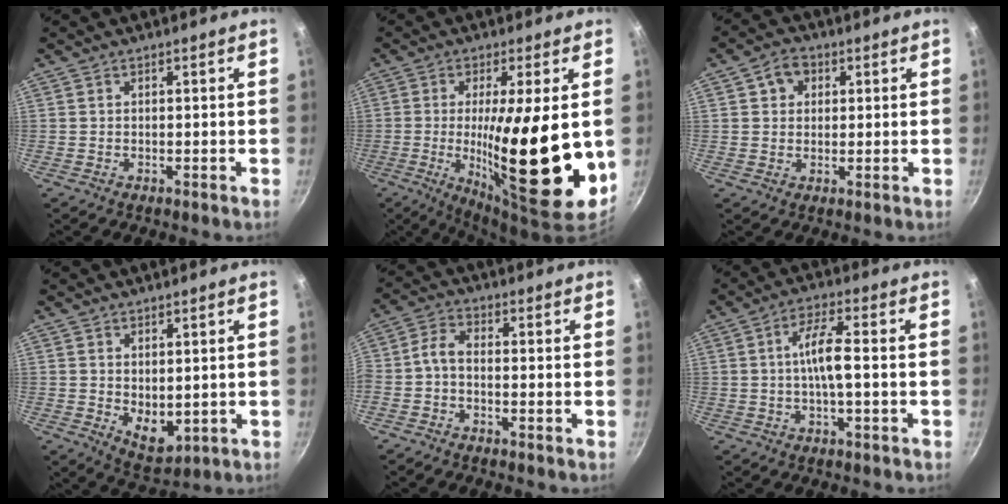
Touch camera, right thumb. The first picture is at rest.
{"total": 21.7, "force": [-1.1, 4.7, 21.1], "torque": [-0.329, -0.021, -0.010]}
{"total": 4.8, "force": [1.6, 4.0, 2.2], "torque": [-0.012, 0.003, 0.020]}
{"total": 6.2, "force": [0.6, 3.9, 4.8], "torque": [-0.056, -0.020, 0.025]}
{"total": 4.0, "force": [-1.7, 1.9, 3.1], "torque": [-0.076, 0.026, -0.045]}
{"total": 6.5, "force": [-0.5, 1.2, 6.4], "torque": [-0.123, 0.021, -0.014]}